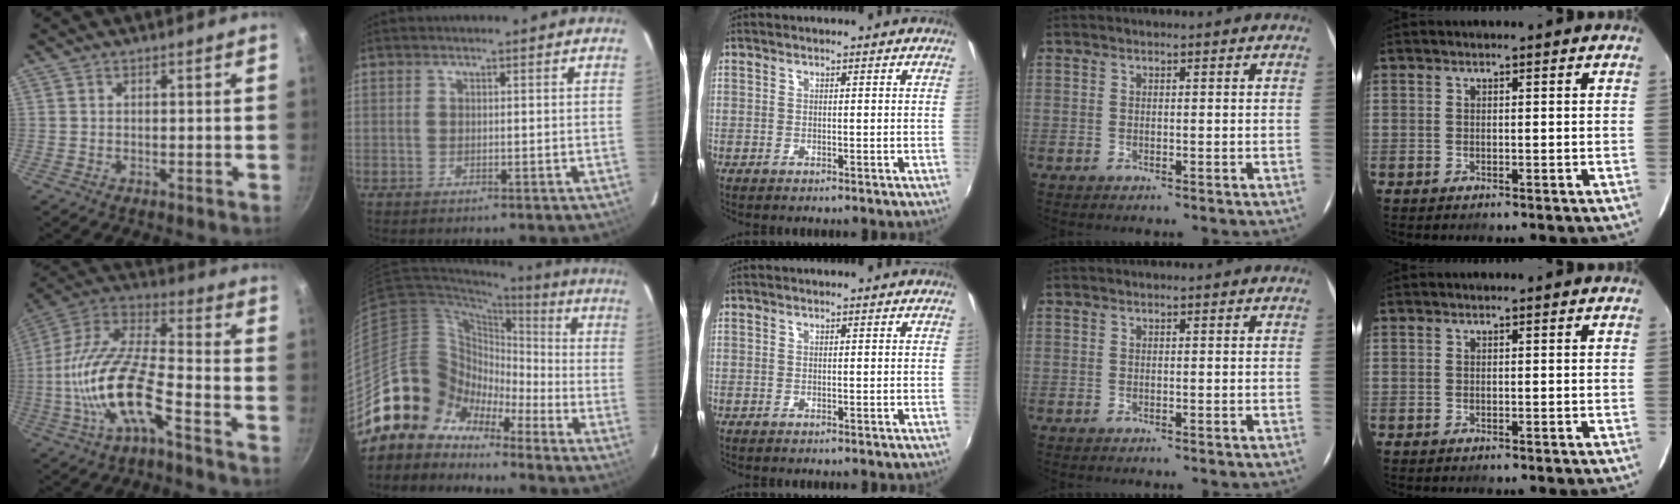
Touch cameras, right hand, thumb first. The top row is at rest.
{"thumb": {"total": 17.5, "force": [-6.9, 6.0, 15.0], "torque": [-0.287, 0.052, -0.147]}, "index": {"total": 11.8, "force": [-9.5, 6.8, 1.7], "torque": [-0.039, 0.039, -0.195]}}